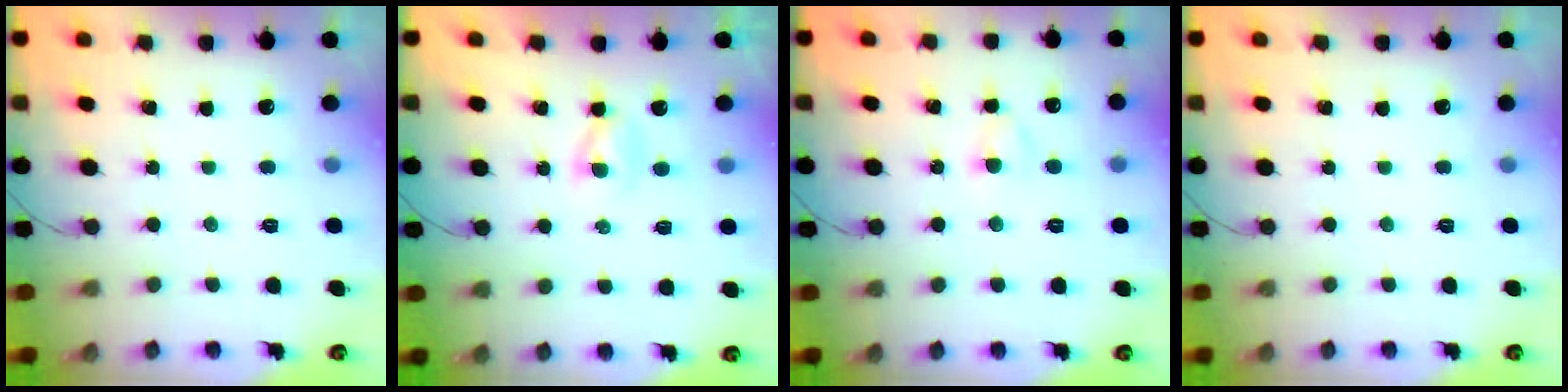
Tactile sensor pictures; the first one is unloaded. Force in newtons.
{"total": 1.3, "press": 1.1, "slide": 0.7}
{"total": 3.2, "press": 2.9, "slide": 1.3}
{"total": 0.0}